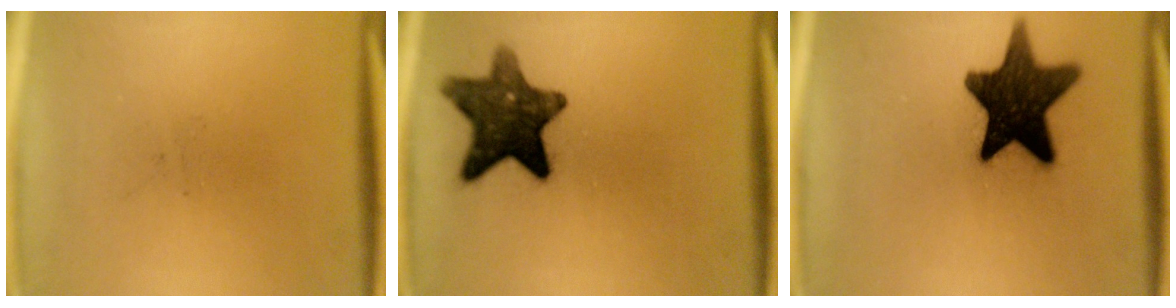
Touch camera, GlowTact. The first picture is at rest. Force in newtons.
{"total": 12.1}
{"total": 16.1}